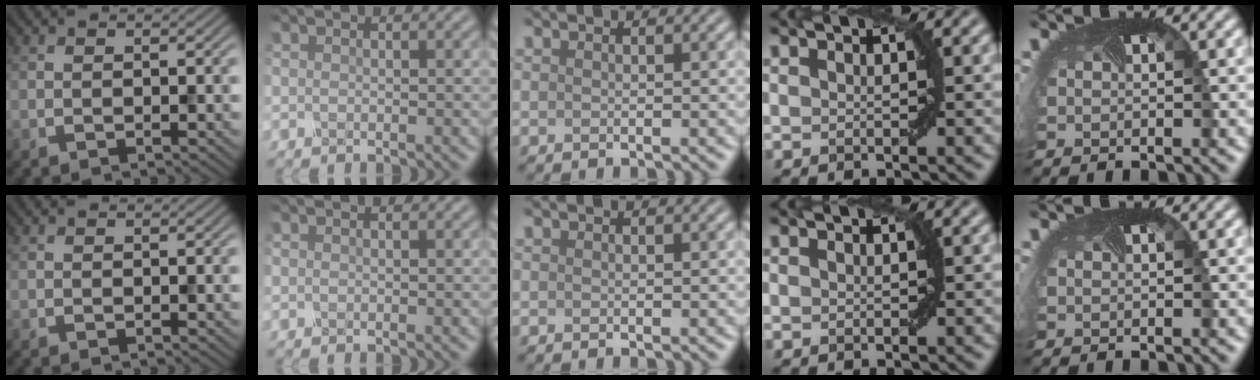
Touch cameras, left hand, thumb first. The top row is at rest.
{}